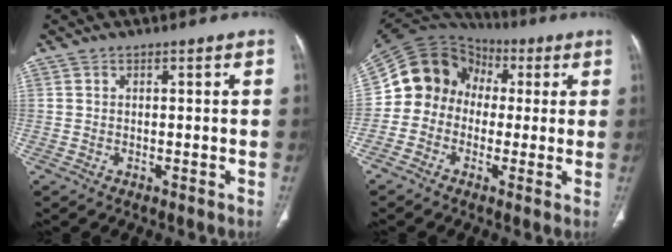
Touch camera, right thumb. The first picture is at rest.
{"total": 13.1, "force": [0.0, 11.7, 5.8], "torque": [-0.084, 0.046, -0.011]}